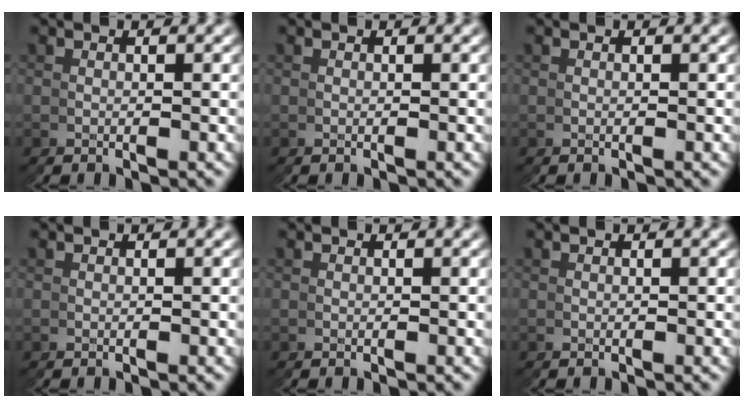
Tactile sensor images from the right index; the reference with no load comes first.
{"total": 0.0}
{"total": 0.0}
{"total": 0.0}
{"total": 1.8, "force": [0.1, -1.7, -0.6], "torque": [0.019, -0.004, 0.010]}
{"total": 0.0}